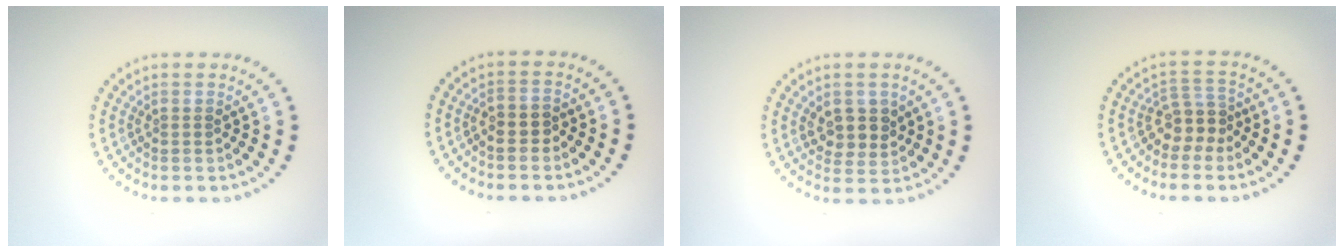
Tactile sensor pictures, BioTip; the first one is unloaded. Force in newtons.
{"total": 1.3, "press": 1.2, "slide": 0.6}
{"total": 2.8, "press": 2.7, "slide": 0.9}
{"total": 2.7, "press": 2.0, "slide": 1.8}